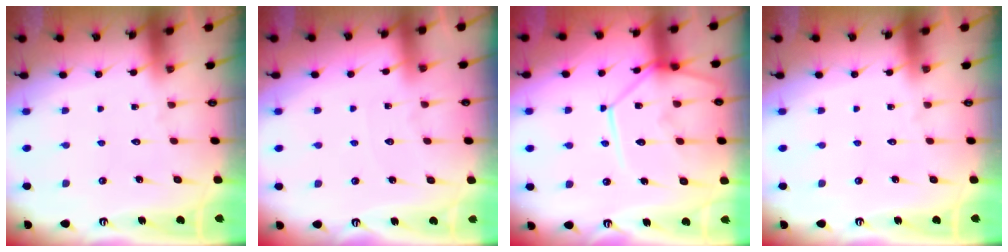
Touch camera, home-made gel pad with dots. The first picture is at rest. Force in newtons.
{"total": 2.0, "press": 2.0, "slide": 0.3}
{"total": 15.8, "press": 15.7, "slide": 1.6}
{"total": 0.0}